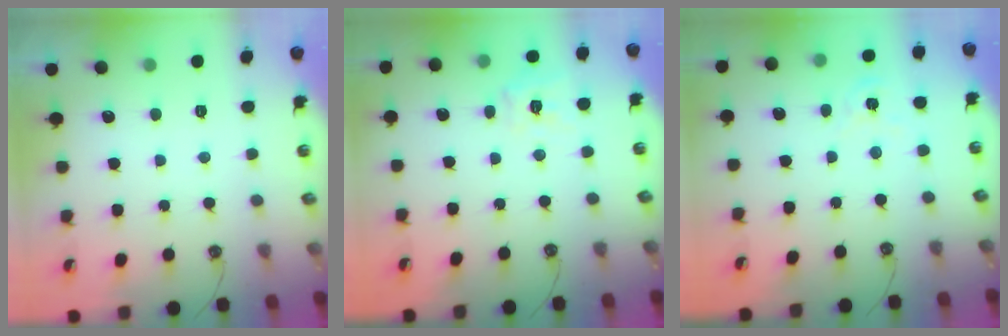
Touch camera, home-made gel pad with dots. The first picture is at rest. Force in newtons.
{"total": 10.9, "press": 10.8, "slide": 1.3}
{"total": 1.9, "press": 1.8, "slide": 0.3}